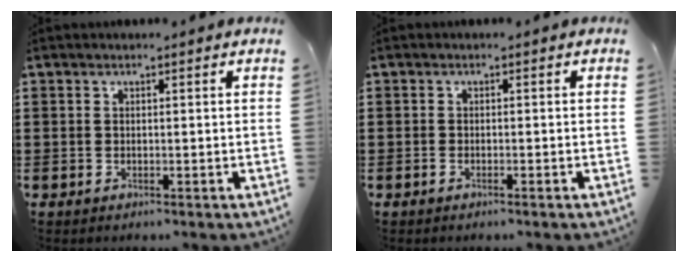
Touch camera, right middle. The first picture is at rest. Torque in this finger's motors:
{"motor_torque": [-0.21, 0.09, 0.05, -0.01]}